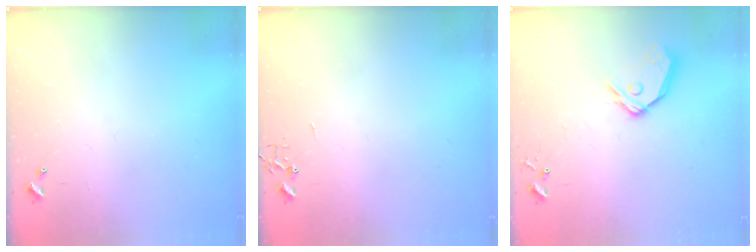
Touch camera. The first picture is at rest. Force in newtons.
{"total": 0.0}
{"total": 12.7, "press": 12.5, "slide": 2.0}